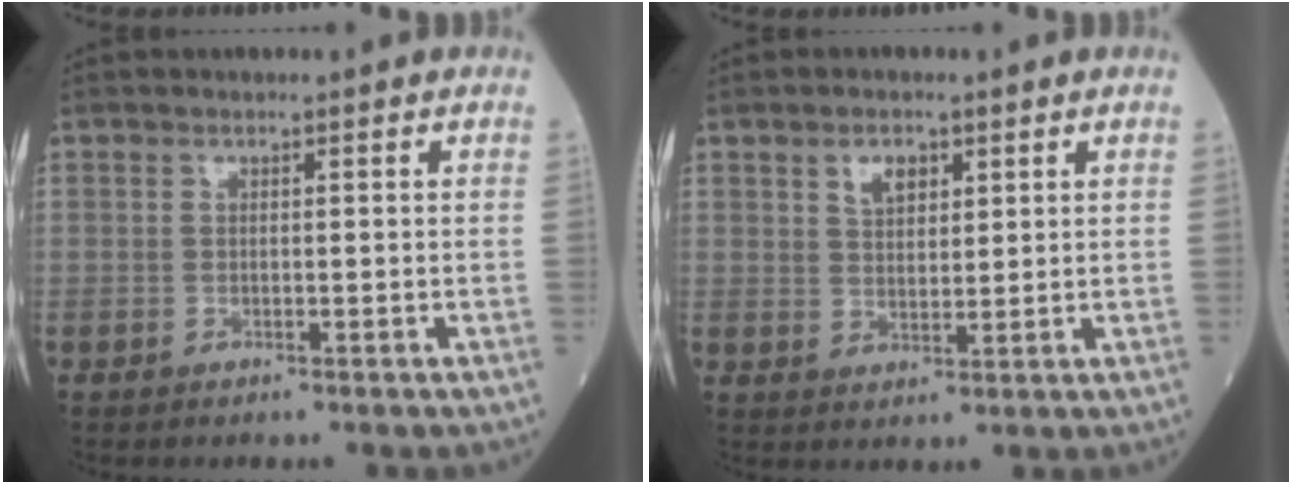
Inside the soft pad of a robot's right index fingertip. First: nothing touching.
{"total": 3.7, "force": [1.9, 2.0, 2.4], "torque": [-0.042, 0.004, 0.037]}